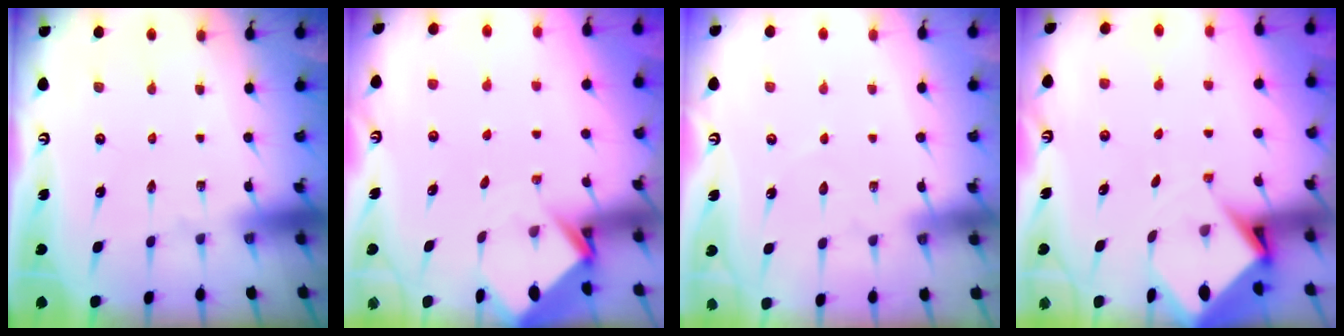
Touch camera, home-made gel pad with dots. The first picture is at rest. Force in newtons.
{"total": 3.6, "press": 3.6, "slide": 0.2}
{"total": 2.3, "press": 2.3, "slide": 0.3}
{"total": 6.2, "press": 6.2, "slide": 0.5}